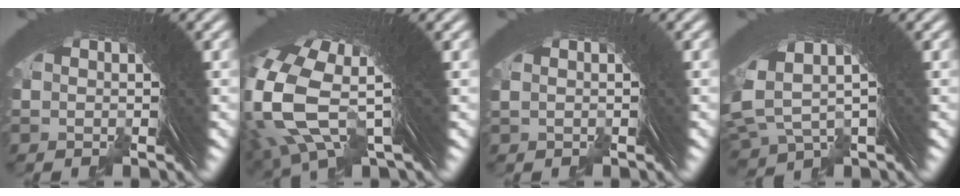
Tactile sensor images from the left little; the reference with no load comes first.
{"total": 11.5, "force": [1.4, 7.3, 8.8], "torque": [-0.209, -0.017, 0.025]}
{"total": 0.0}
{"total": 7.0, "force": [1.8, 5.0, 4.6], "torque": [-0.113, -0.004, 0.031]}